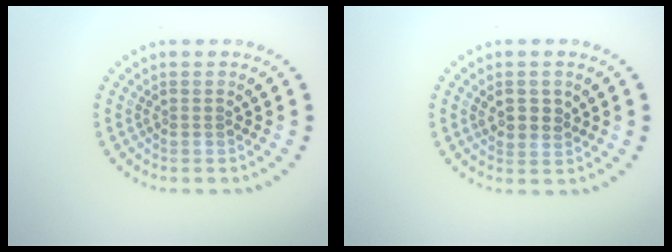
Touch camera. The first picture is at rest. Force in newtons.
{"total": 2.3, "press": 2.2, "slide": 0.7}